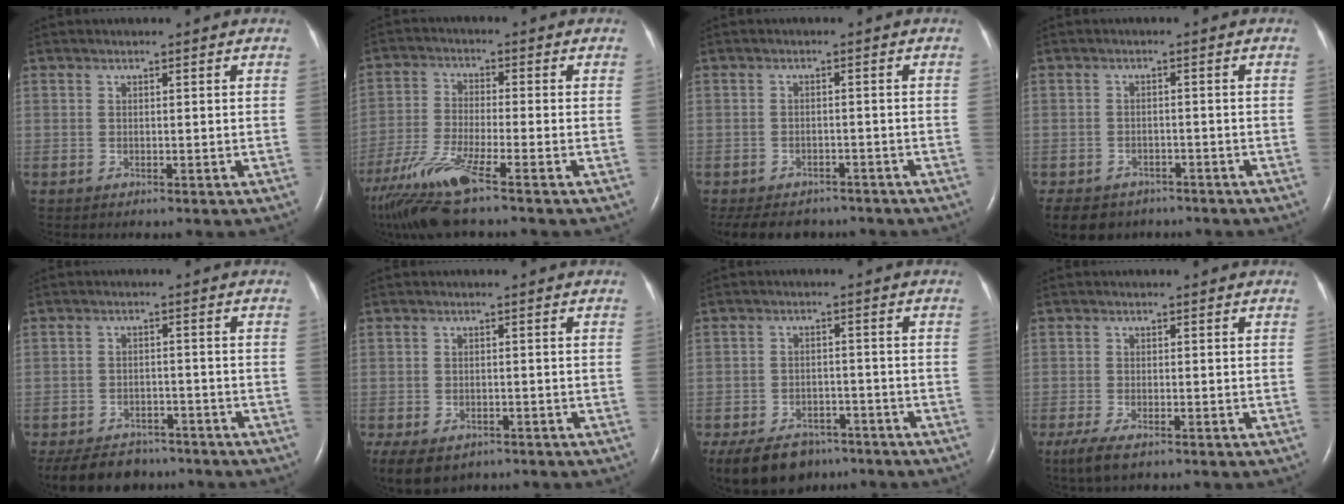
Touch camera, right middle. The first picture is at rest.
{"total": 11.0, "force": [-7.6, 0.1, 7.9], "torque": [-0.164, -0.033, -0.142]}
{"total": 10.6, "force": [-8.8, 5.0, 2.9], "torque": [-0.063, -0.003, -0.111]}
{"total": 9.8, "force": [-7.1, 6.1, 2.8], "torque": [-0.069, -0.011, -0.094]}
{"total": 10.3, "force": [-8.5, 5.0, 3.1], "torque": [-0.057, -0.005, -0.118]}
{"total": 12.8, "force": [-7.5, 8.6, 5.7], "torque": [-0.155, -0.018, -0.094]}
{"total": 12.9, "force": [-9.2, 7.6, 5.0], "torque": [-0.121, -0.008, -0.131]}
{"total": 4.3, "force": [-2.8, 1.3, 3.0], "torque": [-0.066, -0.011, -0.046]}